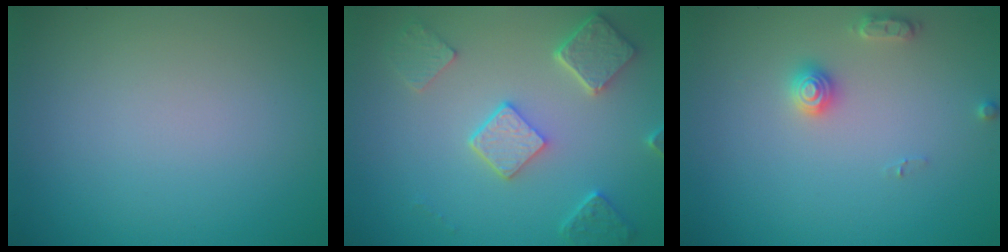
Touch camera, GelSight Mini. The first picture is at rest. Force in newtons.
{"total": 4.8, "press": 3.8, "slide": 3.0}
{"total": 2.0, "press": 2.0, "slide": 0.3}